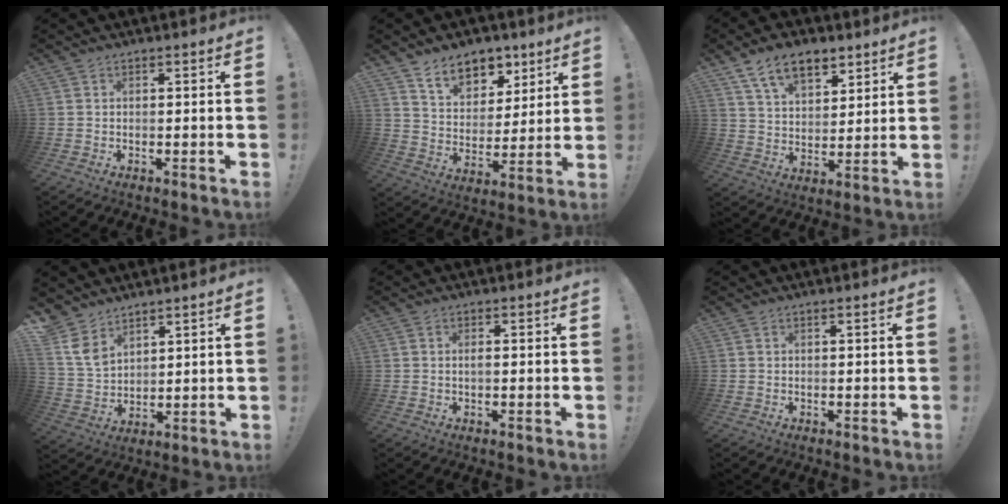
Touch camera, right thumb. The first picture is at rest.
{"total": 12.0, "force": [8.6, 7.1, 4.1], "torque": [-0.061, -0.059, 0.163]}
{"total": 11.9, "force": [7.6, 6.6, 6.3], "torque": [-0.105, -0.031, 0.144]}
{"total": 8.2, "force": [5.8, 5.0, 2.9], "torque": [-0.061, -0.031, 0.121]}
{"total": 0.8, "force": [-0.2, 0.1, 0.8], "torque": [-0.010, -0.001, -0.005]}
{"total": 0.6, "force": [0.2, -0.2, 0.5], "torque": [-0.002, -0.005, 0.002]}